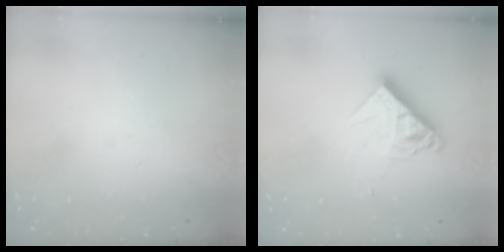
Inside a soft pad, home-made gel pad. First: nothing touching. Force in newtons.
{"total": 10.7, "press": 10.6, "slide": 1.0}